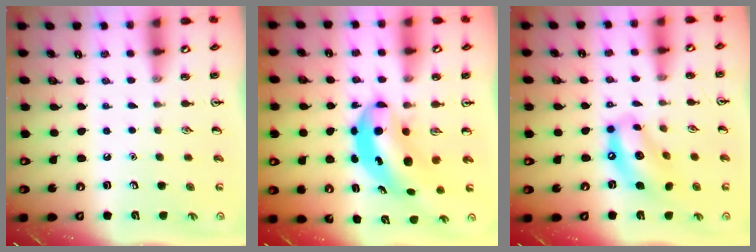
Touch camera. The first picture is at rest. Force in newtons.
{"total": 6.6, "press": 6.4, "slide": 1.8}
{"total": 12.9, "press": 12.3, "slide": 4.0}